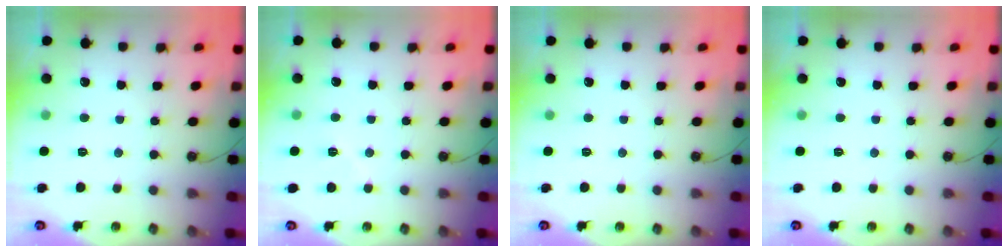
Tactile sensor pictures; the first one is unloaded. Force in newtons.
{"total": 4.4, "press": 3.9, "slide": 1.9}
{"total": 0.0}
{"total": 0.0}